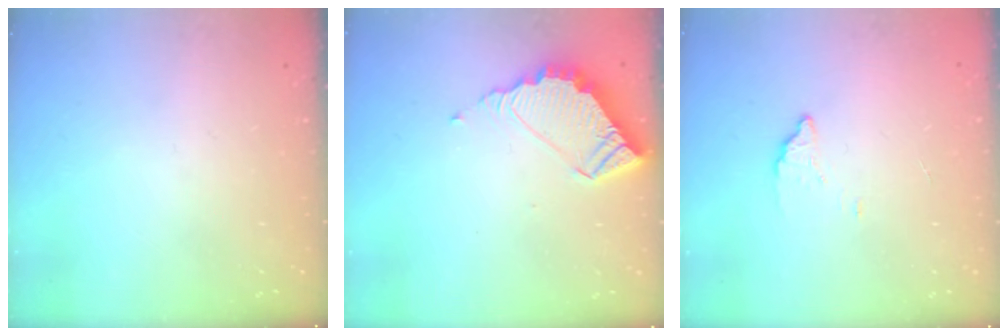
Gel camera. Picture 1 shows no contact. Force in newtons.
{"total": 6.5, "press": 6.5, "slide": 0.1}
{"total": 2.4, "press": 2.4, "slide": 0.1}